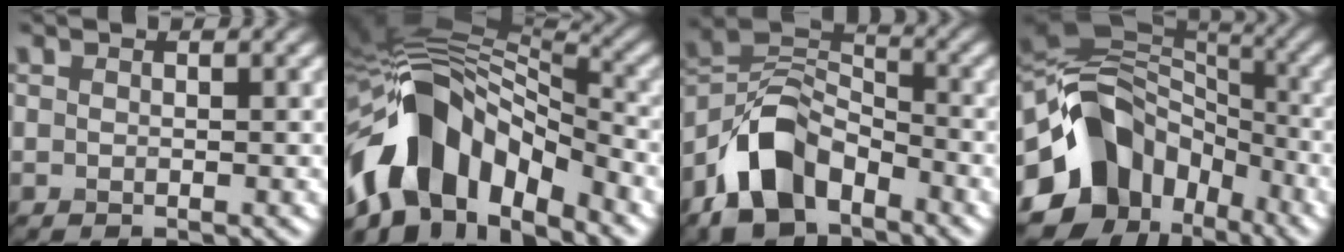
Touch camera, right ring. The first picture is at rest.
{"total": 12.8, "force": [-5.5, 7.4, 9.0], "torque": [-0.157, 0.012, -0.106]}
{"total": 7.9, "force": [-4.6, 4.6, 4.4], "torque": [-0.079, 0.006, -0.096]}
{"total": 12.5, "force": [-4.3, 9.7, 6.6], "torque": [-0.129, 0.012, -0.092]}